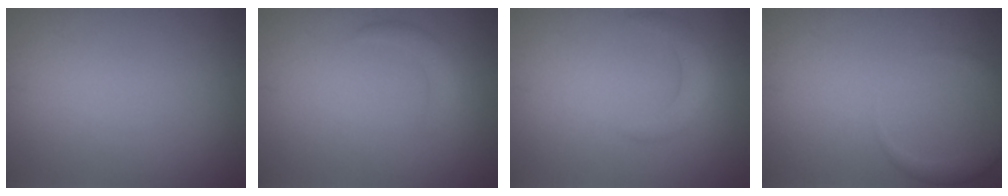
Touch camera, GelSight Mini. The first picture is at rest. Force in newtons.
{"total": 1.6, "press": 1.6, "slide": 0.0}
{"total": 2.0, "press": 2.0, "slide": 0.1}
{"total": 2.3, "press": 2.3, "slide": 0.1}